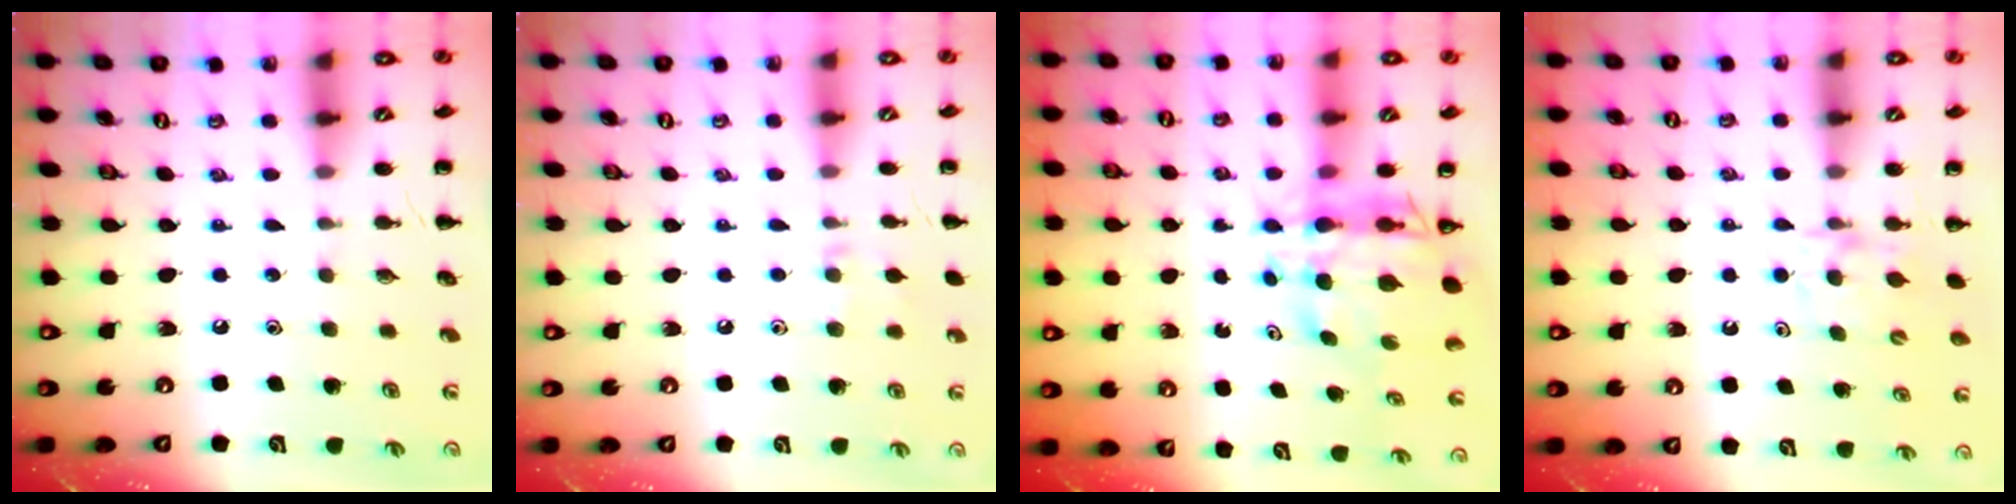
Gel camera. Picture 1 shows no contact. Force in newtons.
{"total": 5.7, "press": 5.5, "slide": 1.6}
{"total": 8.2, "press": 7.7, "slide": 2.8}
{"total": 5.3, "press": 5.0, "slide": 1.7}